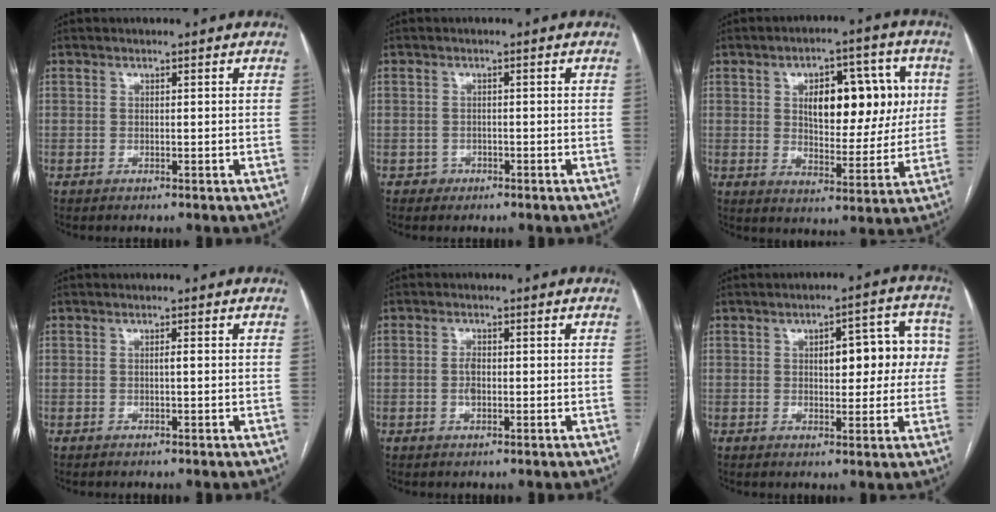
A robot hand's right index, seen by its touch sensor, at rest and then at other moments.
{"total": 1.3, "force": [-0.8, 1.1, -0.1], "torque": [0.005, 0.006, -0.015]}
{"total": 13.1, "force": [3.1, 6.4, 11.0], "torque": [-0.152, 0.024, 0.053]}
{"total": 0.6, "force": [0.0, 0.0, 0.6], "torque": [-0.010, 0.001, -0.001]}
{"total": 2.1, "force": [-0.3, 1.1, 1.8], "torque": [-0.036, 0.002, -0.005]}
{"total": 9.3, "force": [1.2, 4.0, 8.3], "torque": [-0.095, 0.036, 0.018]}